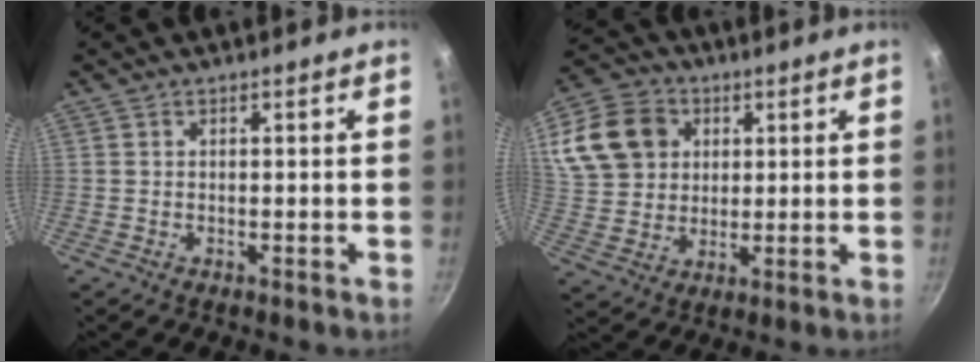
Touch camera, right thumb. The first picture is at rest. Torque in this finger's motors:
{"motor_torque": [-0.74, 1.29, -0.07, 0.26, 0.22]}